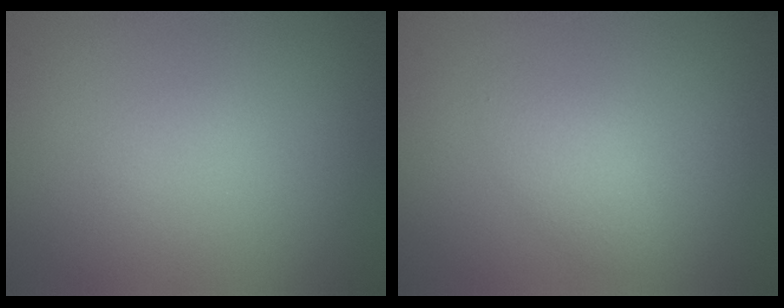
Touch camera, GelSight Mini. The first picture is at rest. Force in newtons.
{"total": 1.7, "press": 1.6, "slide": 0.0}